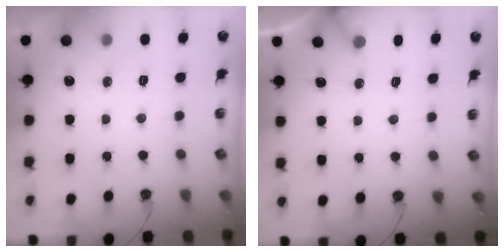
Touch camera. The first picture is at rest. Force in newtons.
{"total": 4.1, "press": 4.0, "slide": 0.3}